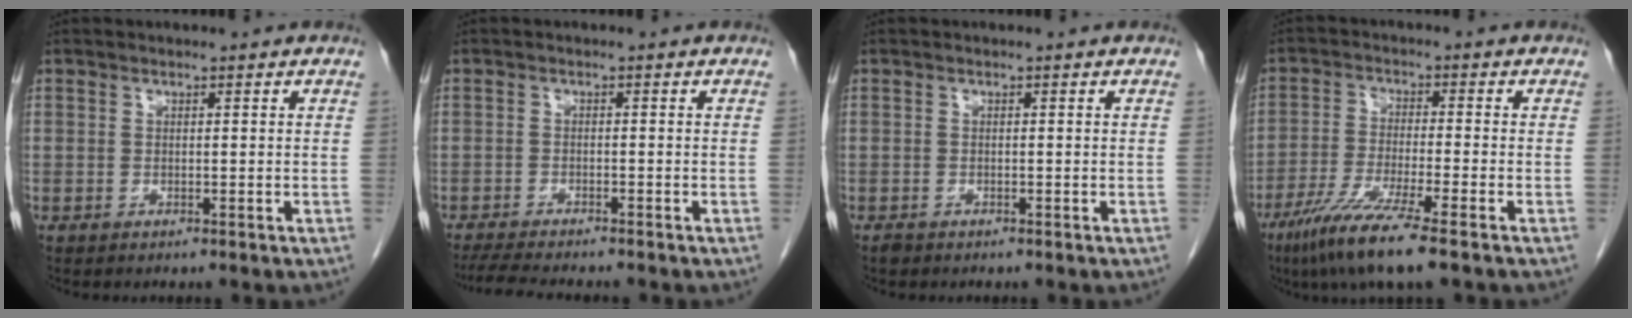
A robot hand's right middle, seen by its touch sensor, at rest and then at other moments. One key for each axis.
{"total": 7.6, "fx": -6.7, "fy": 0.7, "fz": 3.5, "tx": -0.054, "ty": -0.016, "tz": -0.105}
{"total": 0.6, "fx": -0.6, "fy": 0.3, "fz": 0.2, "tx": -0.008, "ty": -0.001, "tz": -0.010}
{"total": 9.9, "fx": -6.6, "fy": -0.4, "fz": 7.4, "tx": -0.142, "ty": -0.032, "tz": -0.119}